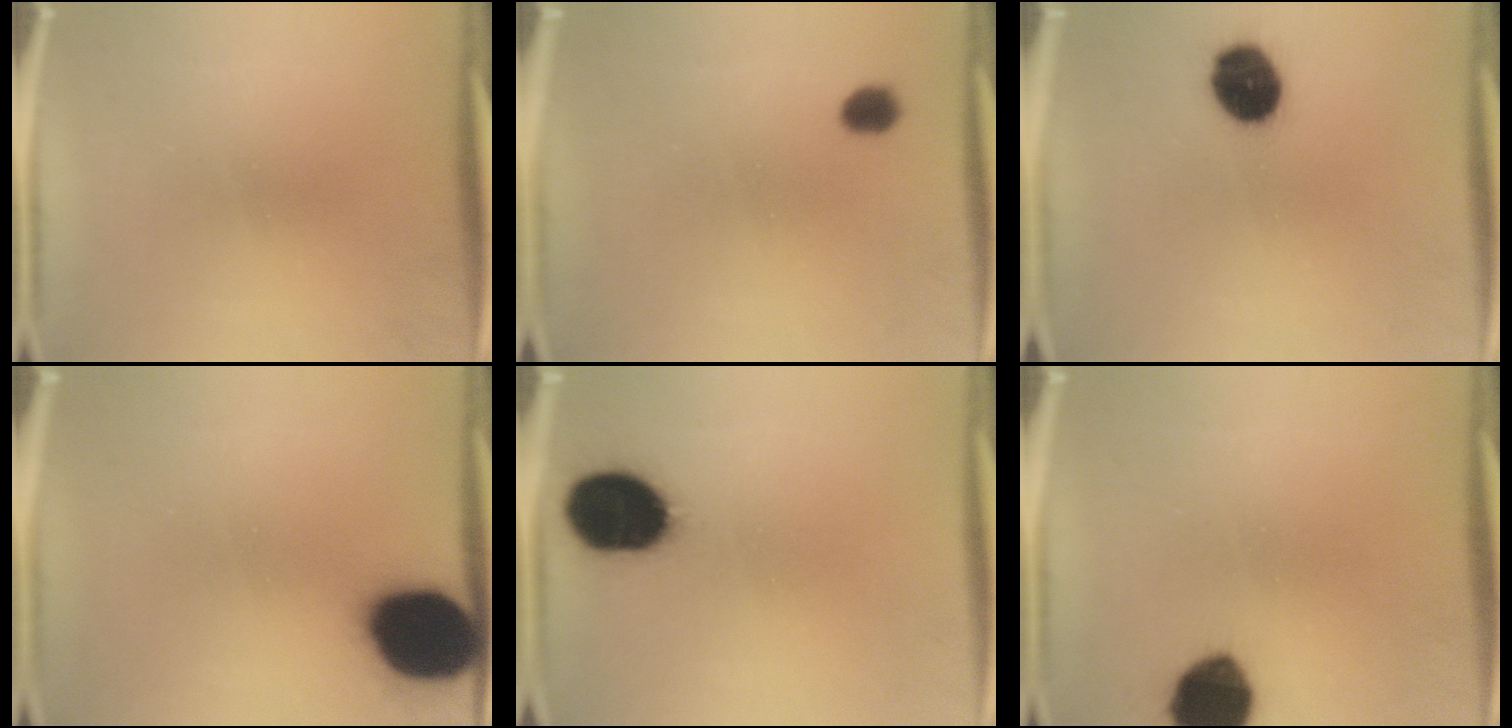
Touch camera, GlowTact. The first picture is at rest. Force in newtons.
{"total": 2.7}
{"total": 11.4}
{"total": 19.9}
{"total": 17.6}
{"total": 13.9}